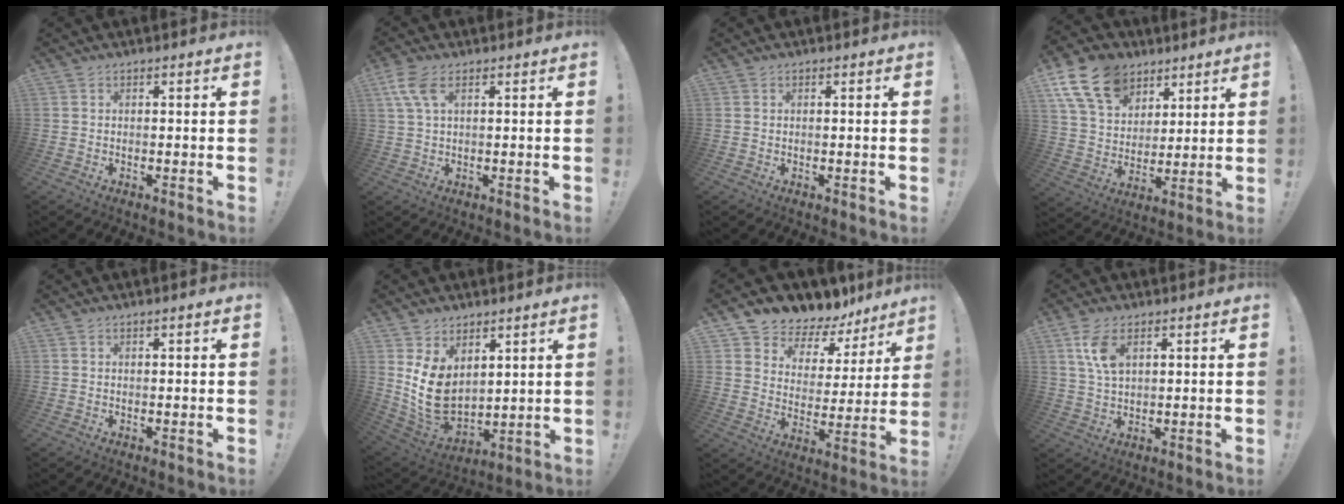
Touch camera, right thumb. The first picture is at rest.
{"total": 6.7, "force": [2.8, 3.1, 5.3], "torque": [-0.113, 0.002, 0.055]}
{"total": 0.0}
{"total": 16.7, "force": [9.4, 11.4, 7.8], "torque": [-0.142, -0.044, 0.182]}
{"total": 0.7, "force": [0.4, -0.2, 0.5], "torque": [-0.003, -0.002, 0.006]}
{"total": 11.8, "force": [3.0, 8.7, 7.4], "torque": [-0.152, -0.032, 0.066]}
{"total": 7.2, "force": [5.8, 4.0, 1.4], "torque": [-0.029, -0.061, 0.107]}
{"total": 7.4, "force": [3.3, 3.6, 5.5], "torque": [-0.113, -0.014, 0.057]}